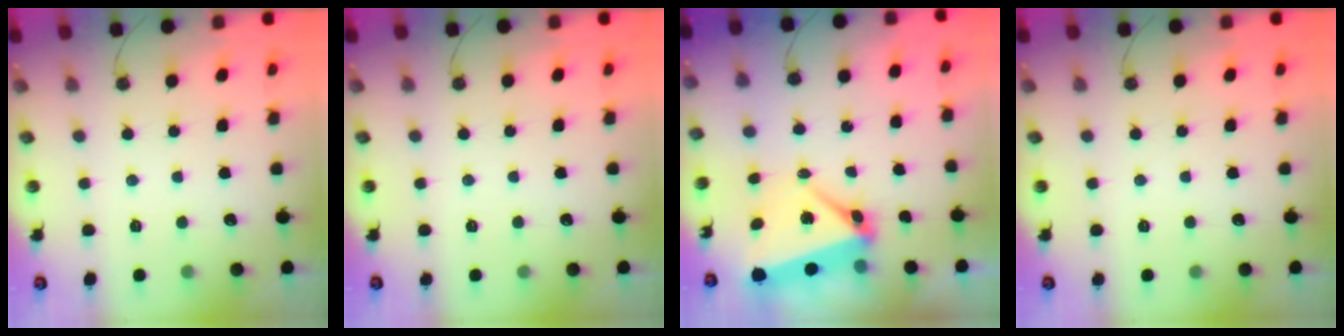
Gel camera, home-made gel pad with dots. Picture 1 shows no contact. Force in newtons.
{"total": 0.0}
{"total": 7.4, "press": 7.4, "slide": 0.9}
{"total": 0.0}